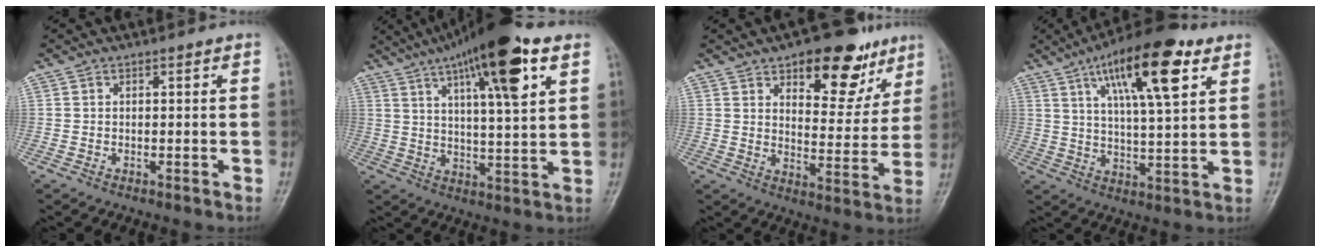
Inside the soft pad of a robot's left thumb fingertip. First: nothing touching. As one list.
[{"total": 18.6, "force": [9.5, 4.1, 15.4], "torque": [-0.235, -0.015, 0.150]}, {"total": 15.4, "force": [9.3, 7.5, 9.8], "torque": [-0.072, -0.046, 0.132]}, {"total": 17.3, "force": [8.4, 5.0, 14.3], "torque": [-0.212, -0.022, 0.135]}]